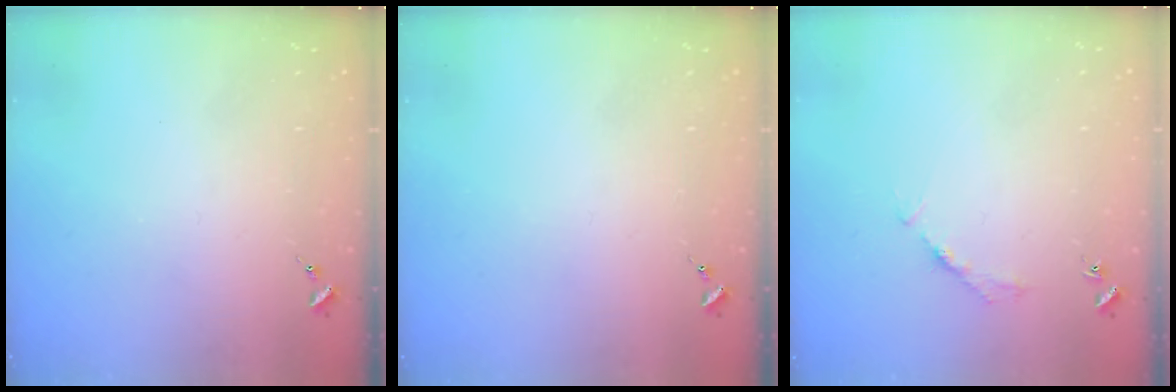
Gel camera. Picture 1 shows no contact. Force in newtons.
{"total": 0.0}
{"total": 2.7, "press": 2.7, "slide": 0.4}